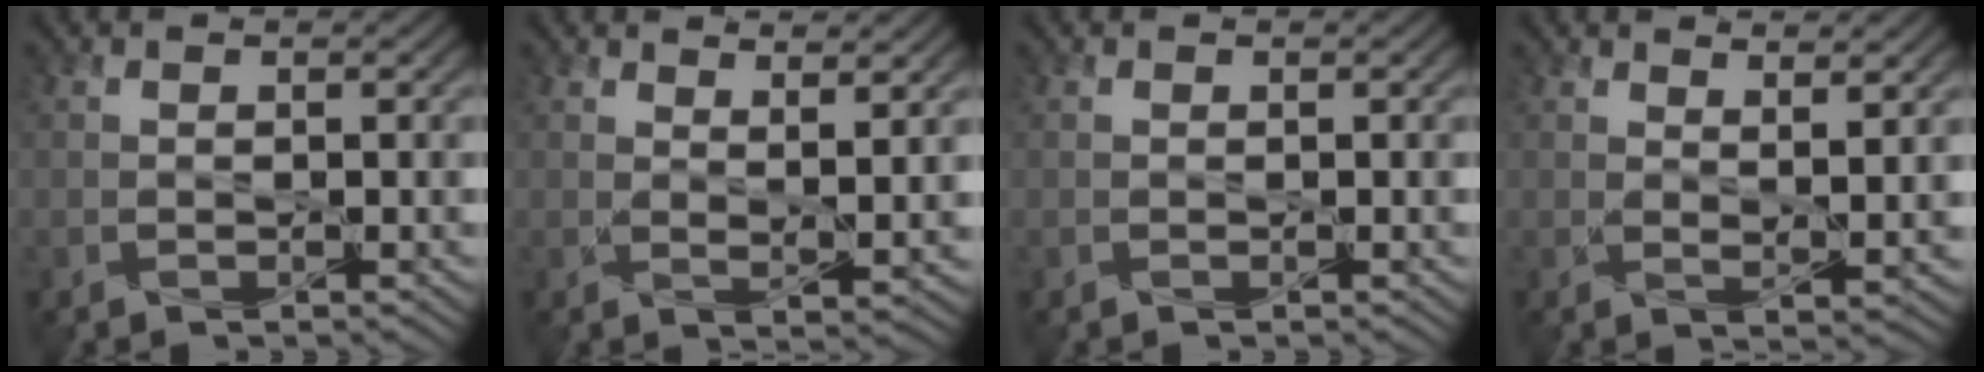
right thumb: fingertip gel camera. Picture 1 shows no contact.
{"total": 4.4, "force": [3.0, 0.8, 3.1], "torque": [-0.061, -0.005, 0.059]}
{"total": 0.0}
{"total": 3.9, "force": [2.7, 0.6, 2.7], "torque": [-0.055, -0.004, 0.055]}